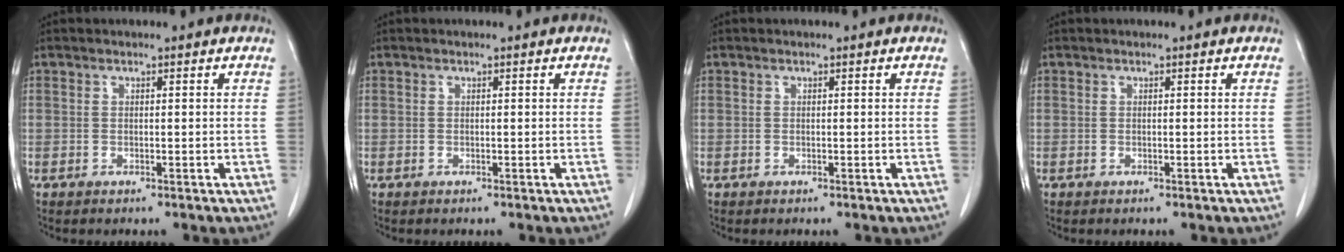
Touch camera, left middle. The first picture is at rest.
{"total": 0.0}
{"total": 0.0}
{"total": 0.0}